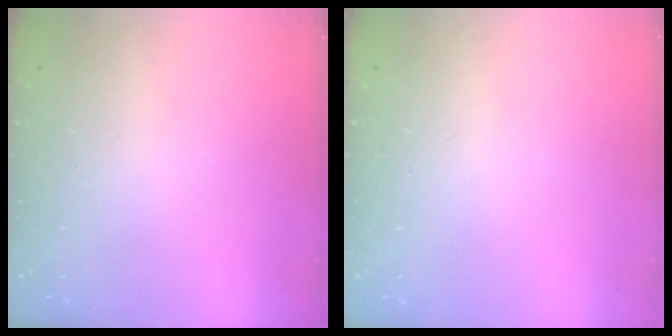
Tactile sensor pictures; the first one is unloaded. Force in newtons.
{"total": 0.0}